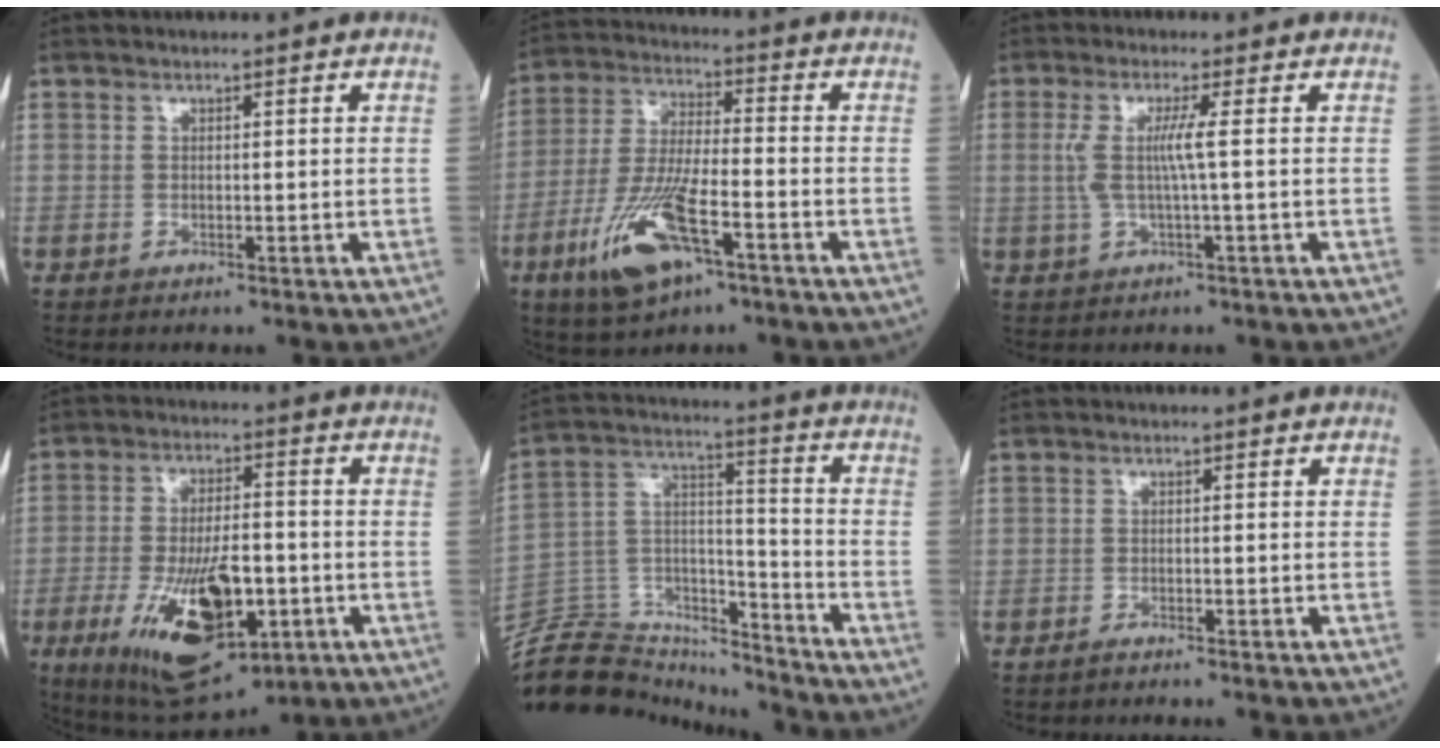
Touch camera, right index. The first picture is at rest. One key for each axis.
{"total": 13.3, "fx": -6.4, "fy": 3.4, "fz": 11.1, "tx": -0.236, "ty": -0.014, "tz": -0.116}
{"total": 4.2, "fx": 0.3, "fy": -0.5, "fz": 4.2, "tx": -0.092, "ty": 0.003, "tz": 0.006}
{"total": 16.8, "fx": -5.6, "fy": 6.0, "fz": 14.7, "tx": -0.272, "ty": -0.012, "tz": -0.078}
{"total": 18.7, "fx": -18.0, "fy": 4.3, "fz": 3.0, "tx": -0.062, "ty": 0.059, "tz": -0.293}
{"total": 1.8, "fx": -1.6, "fy": 0.0, "fz": 0.7, "tx": -0.015, "ty": 0.000, "tz": -0.021}